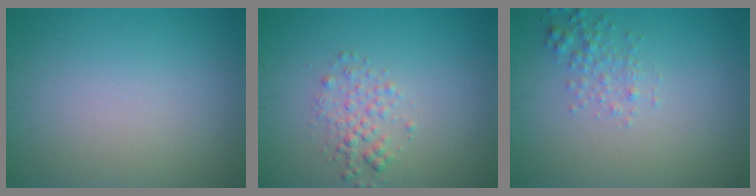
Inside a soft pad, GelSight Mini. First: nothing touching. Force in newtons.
{"total": 2.0, "press": 2.0, "slide": 0.1}
{"total": 1.6, "press": 1.6, "slide": 0.1}